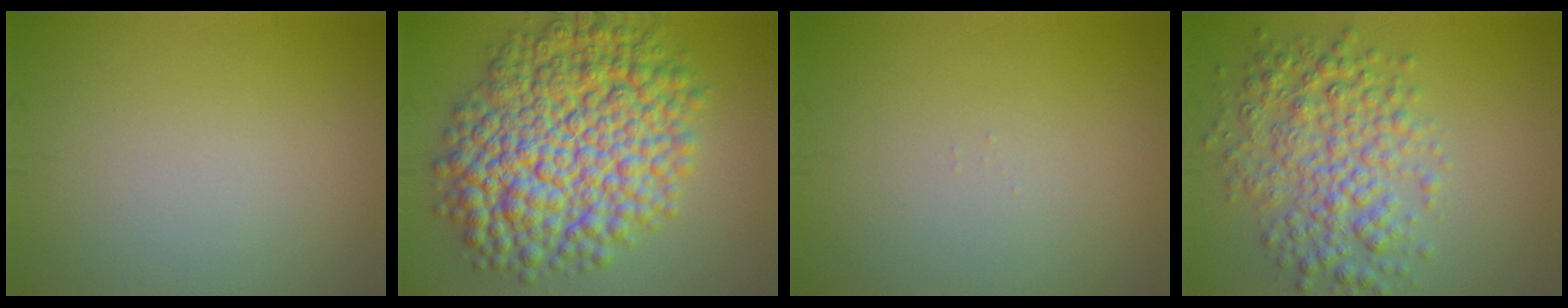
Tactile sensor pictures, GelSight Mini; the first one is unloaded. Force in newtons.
{"total": 13.0, "press": 13.0, "slide": 0.2}
{"total": 0.0}
{"total": 5.8, "press": 5.8, "slide": 0.0}